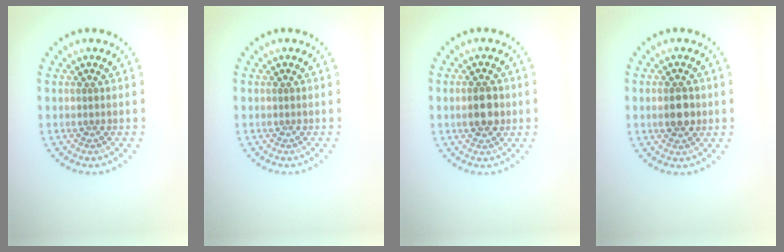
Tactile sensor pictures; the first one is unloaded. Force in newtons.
{"total": 0.0}
{"total": 3.0, "press": 3.0, "slide": 0.1}
{"total": 3.1, "press": 3.1, "slide": 0.1}